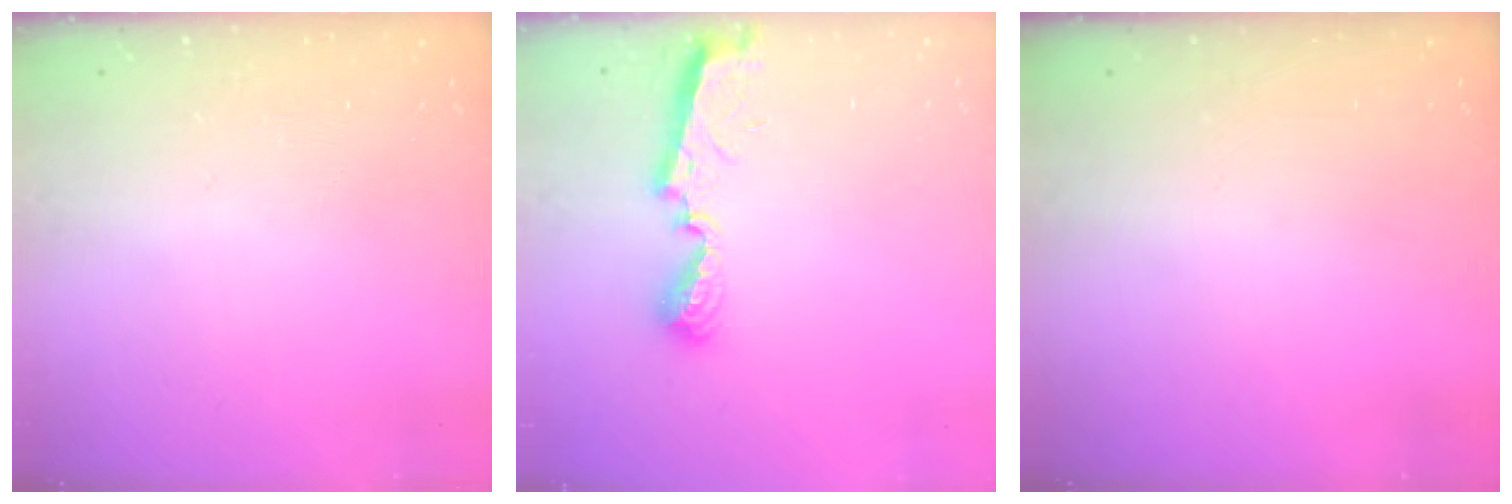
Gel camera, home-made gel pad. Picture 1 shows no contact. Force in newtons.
{"total": 7.6, "press": 7.5, "slide": 0.3}
{"total": 0.0}